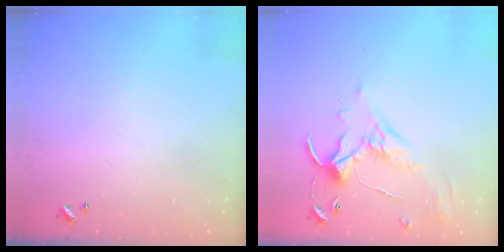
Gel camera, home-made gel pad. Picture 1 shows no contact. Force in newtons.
{"total": 1.1, "press": 0.4, "slide": 1.0}